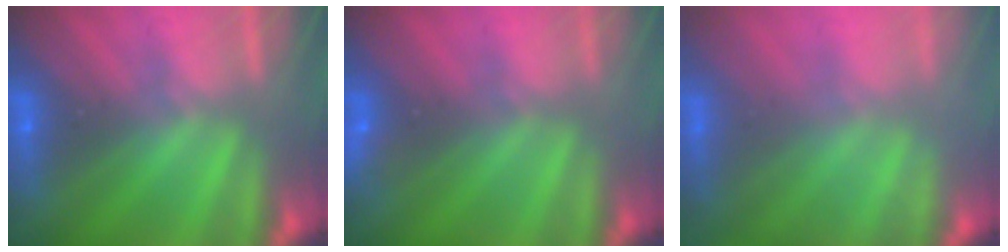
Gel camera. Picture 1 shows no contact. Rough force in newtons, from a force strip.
{"total": 2.9}
{"total": 2.0}